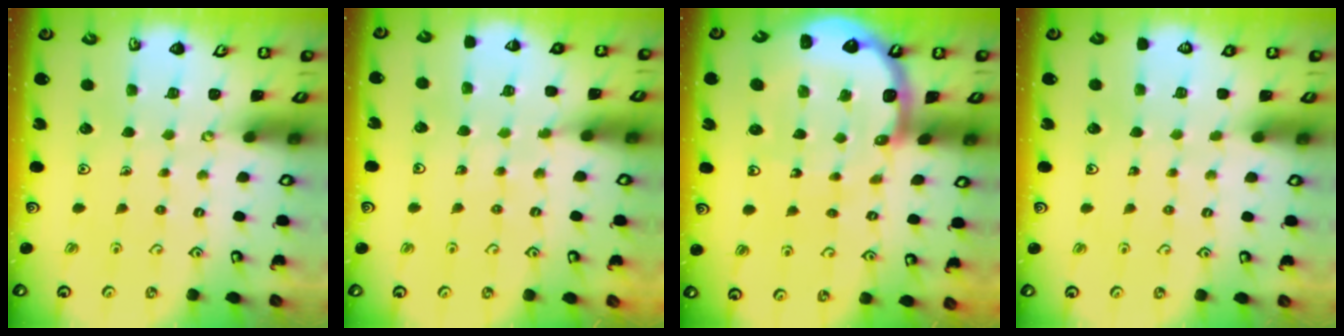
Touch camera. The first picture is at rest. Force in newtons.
{"total": 5.9, "press": 5.7, "slide": 1.4}
{"total": 9.2, "press": 9.1, "slide": 1.1}
{"total": 0.0}